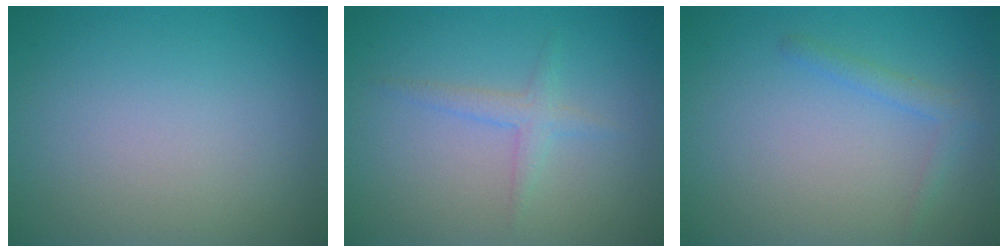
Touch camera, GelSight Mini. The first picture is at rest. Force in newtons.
{"total": 1.6, "press": 1.6, "slide": 0.1}
{"total": 1.4, "press": 1.4, "slide": 0.1}